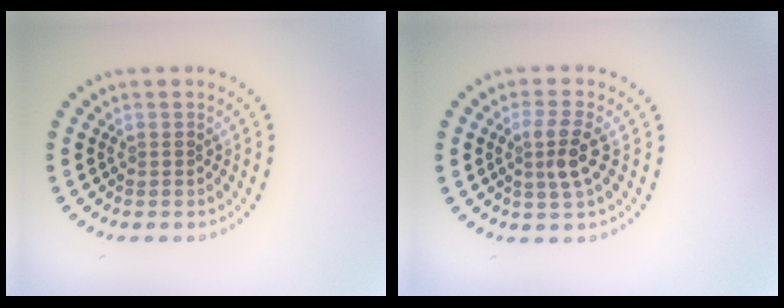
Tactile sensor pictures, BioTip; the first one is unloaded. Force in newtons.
{"total": 2.7, "press": 2.4, "slide": 1.2}